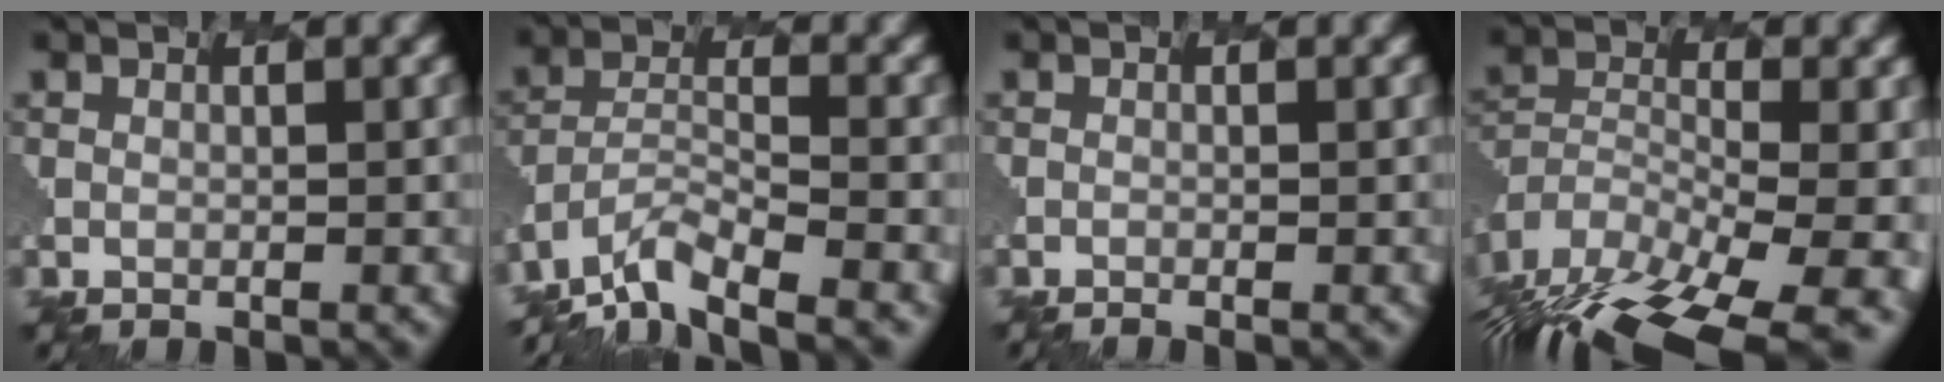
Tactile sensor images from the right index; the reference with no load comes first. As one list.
[{"total": 7.1, "force": [-6.7, 1.2, 2.2], "torque": [-0.056, 0.000, -0.126]}, {"total": 1.2, "force": [-0.9, 0.4, 0.7], "torque": [0.001, 0.008, -0.020]}, {"total": 16.8, "force": [-13.7, 5.7, 7.8], "torque": [-0.163, -0.022, -0.186]}]